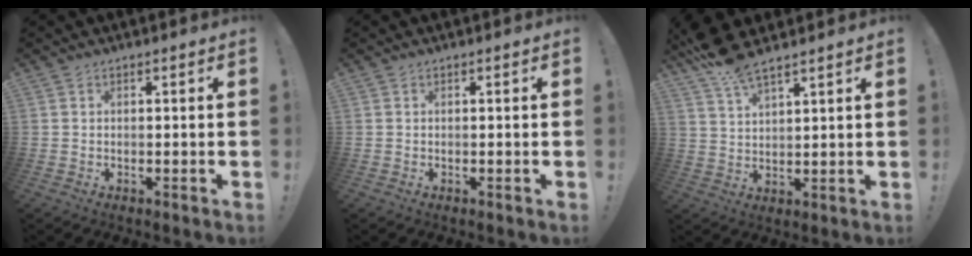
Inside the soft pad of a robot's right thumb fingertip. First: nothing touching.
{"total": 0.0}
{"total": 7.9, "force": [6.5, 1.6, 4.1], "torque": [-0.082, -0.037, 0.121]}